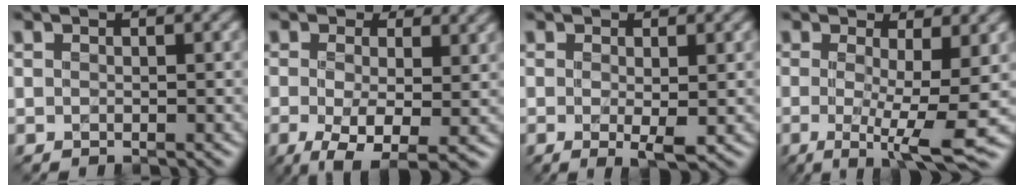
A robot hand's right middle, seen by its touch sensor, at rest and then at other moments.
{"total": 6.8, "force": [-1.1, 3.8, 5.5], "torque": [-0.108, -0.013, -0.021]}
{"total": 2.3, "force": [-0.2, 0.6, 2.2], "torque": [-0.039, -0.010, -0.003]}
{"total": 7.3, "force": [-0.9, 1.4, 7.1], "torque": [-0.110, -0.018, -0.013]}